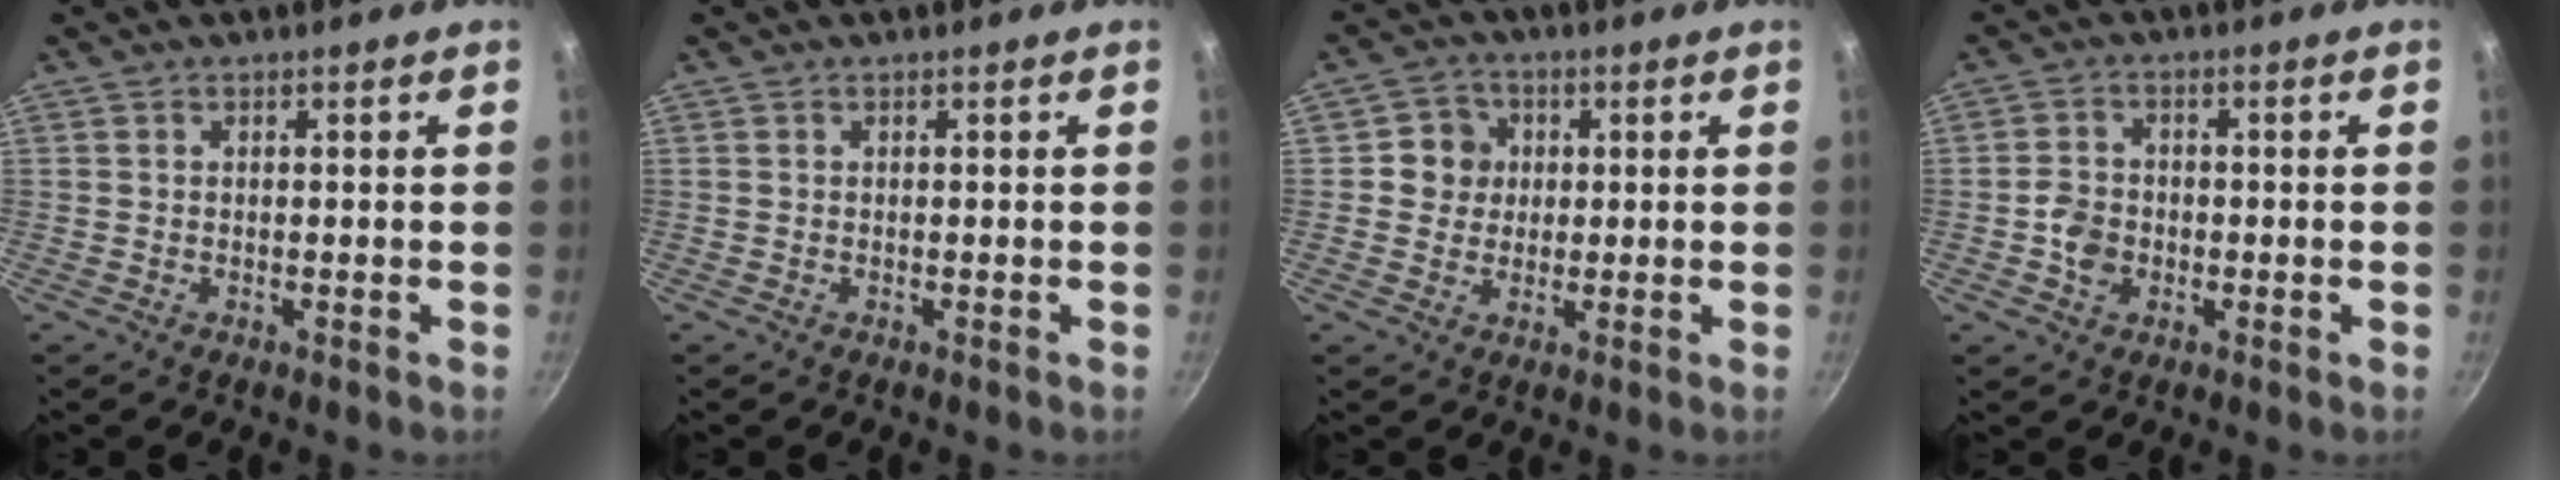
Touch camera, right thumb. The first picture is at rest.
{"total": 0.0}
{"total": 5.6, "force": [0.9, 5.3, 1.5], "torque": [0.013, 0.004, 0.004]}
{"total": 4.9, "force": [-1.2, 3.9, 2.7], "torque": [-0.039, 0.016, -0.028]}